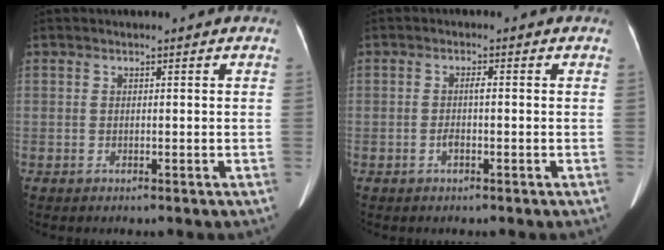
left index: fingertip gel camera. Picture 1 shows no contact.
{"total": 1.7, "force": [-0.6, 0.3, 1.5], "torque": [-0.027, 0.000, -0.009]}